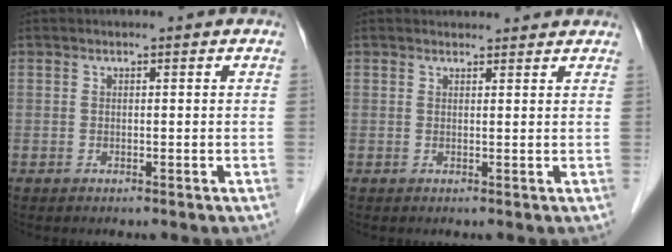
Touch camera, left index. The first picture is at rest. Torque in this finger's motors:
{"motor_torque": [-0.79, -0.83, 0.01, 0.00]}